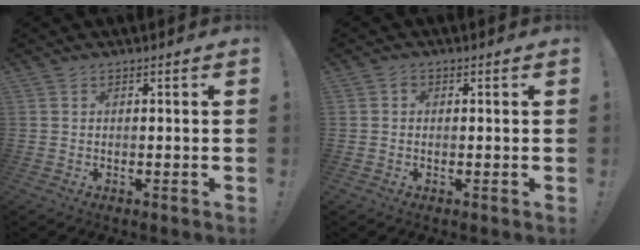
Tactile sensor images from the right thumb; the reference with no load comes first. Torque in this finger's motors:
{"motor_torque": [0.17, 0.14, 0.30, -0.23, -0.02]}